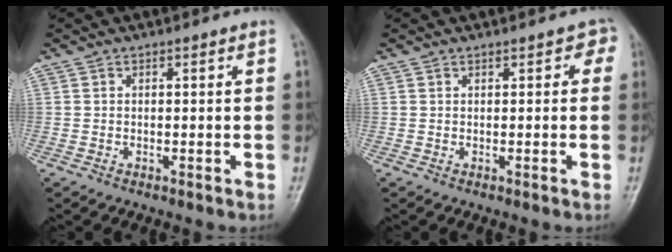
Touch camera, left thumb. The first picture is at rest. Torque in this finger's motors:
{"motor_torque": [-0.16, 0.11, -0.22, 0.06, 0.02]}